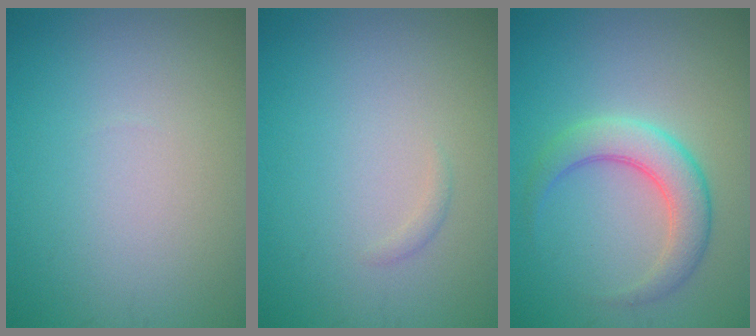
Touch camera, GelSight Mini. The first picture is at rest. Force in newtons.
{"total": 0.6, "press": 0.5, "slide": 0.1}
{"total": 4.2, "press": 4.2, "slide": 0.1}